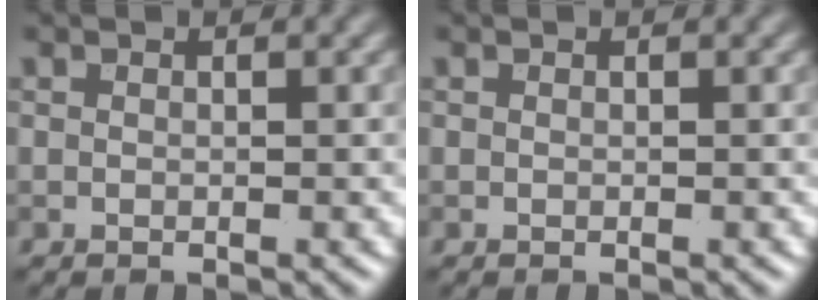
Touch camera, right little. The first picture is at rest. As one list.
[{"total": 0.0}]